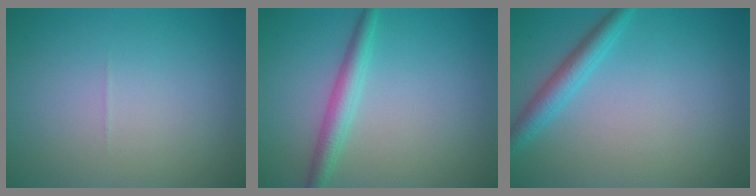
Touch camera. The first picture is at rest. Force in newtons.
{"total": 2.7, "press": 2.7, "slide": 0.1}
{"total": 2.6, "press": 2.6, "slide": 0.2}